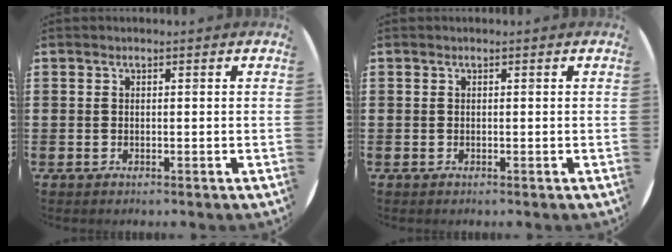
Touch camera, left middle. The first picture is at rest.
{"total": 0.0}